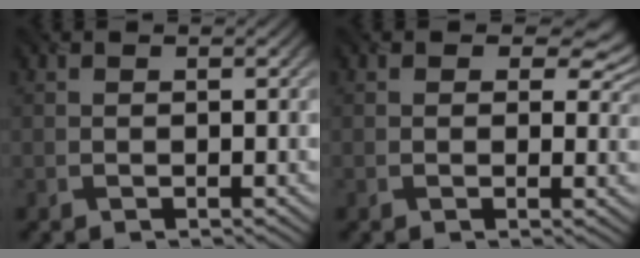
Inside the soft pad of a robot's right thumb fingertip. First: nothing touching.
{"total": 3.5, "force": [1.4, 2.4, 2.1], "torque": [-0.028, -0.009, 0.015]}